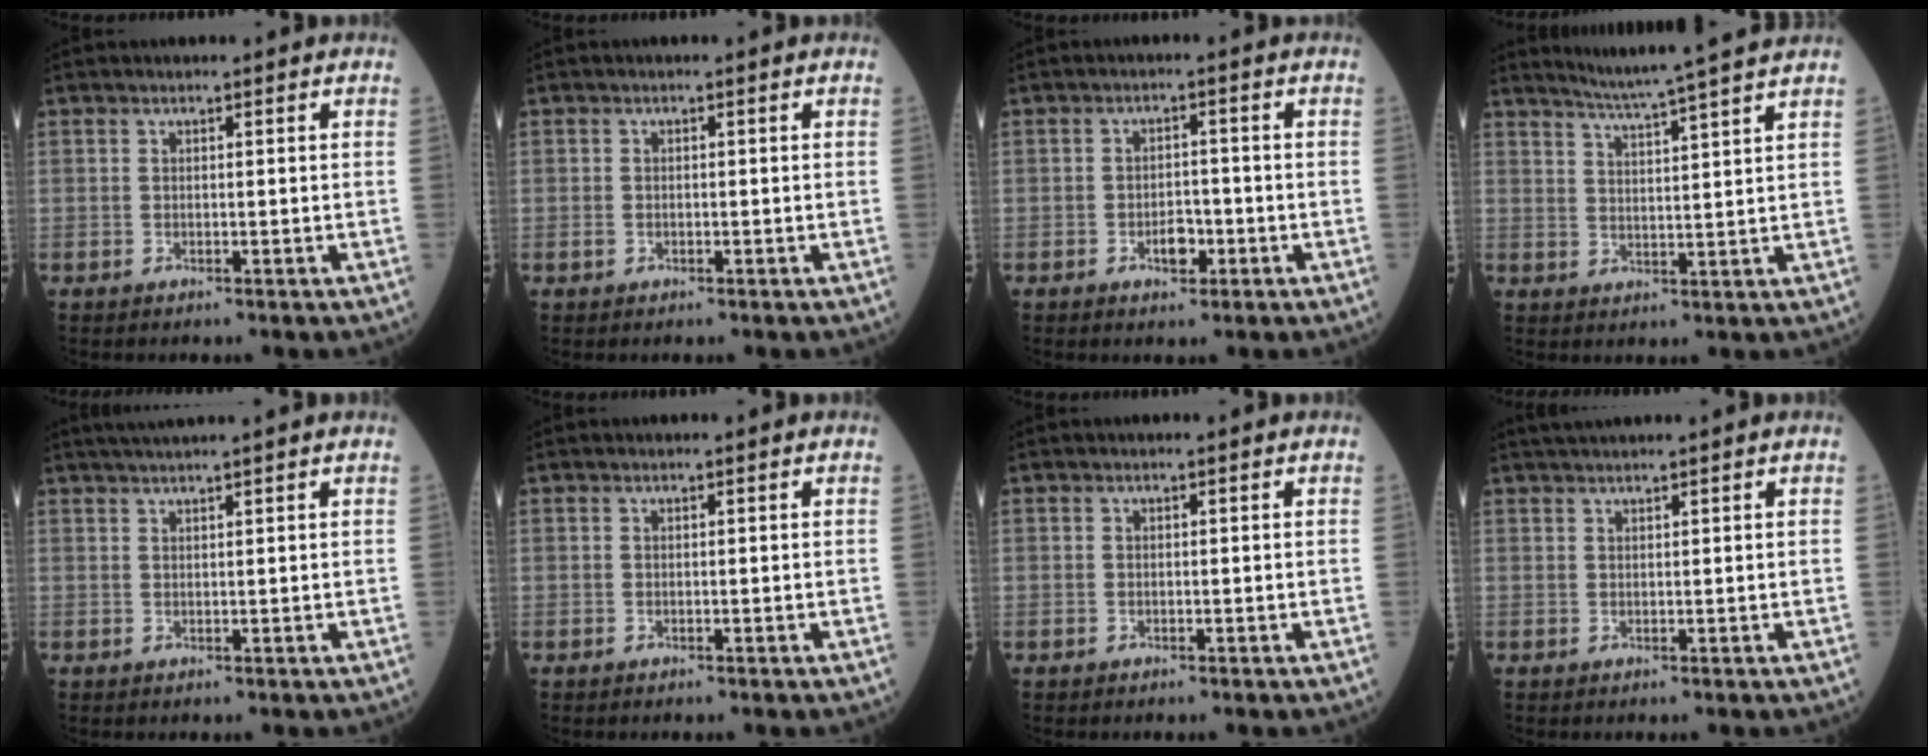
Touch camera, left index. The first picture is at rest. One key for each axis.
{"total": 0.7, "fx": -0.3, "fy": 0.6, "fz": 0.2, "tx": -0.009, "ty": 0.001, "tz": -0.004}
{"total": 3.0, "fx": -1.3, "fy": 1.5, "fz": 2.2, "tx": -0.030, "ty": 0.005, "tz": -0.019}
{"total": 9.9, "fx": 8.9, "fy": -1.8, "fz": 4.1, "tx": -0.070, "ty": -0.001, "tz": 0.126}
{"total": 4.4, "fx": 3.7, "fy": -0.9, "fz": 2.2, "tx": -0.030, "ty": 0.022, "tz": 0.062}
{"total": 0.0}
{"total": 0.0}
{"total": 2.6, "fx": 2.2, "fy": -0.6, "fz": 1.1, "tx": -0.014, "ty": 0.017, "tz": 0.044}